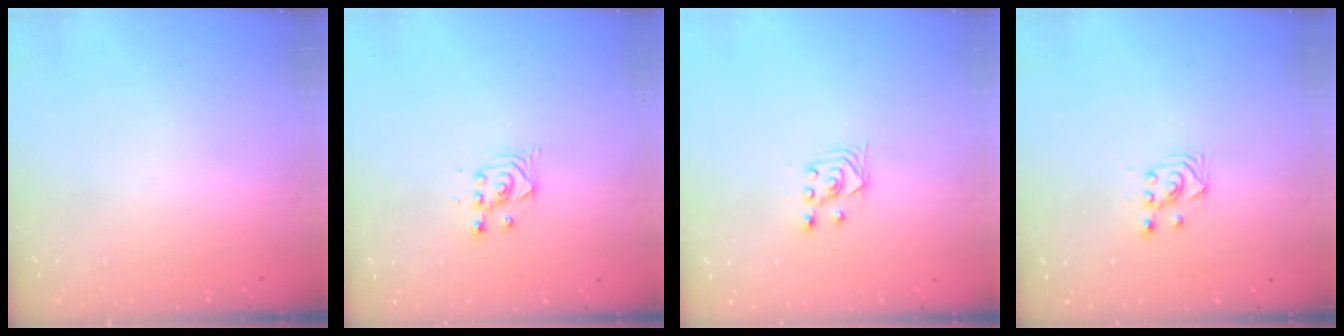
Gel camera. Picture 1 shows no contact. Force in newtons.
{"total": 2.5, "press": 2.5, "slide": 0.2}
{"total": 2.8, "press": 2.4, "slide": 1.4}
{"total": 2.6, "press": 2.6, "slide": 0.3}